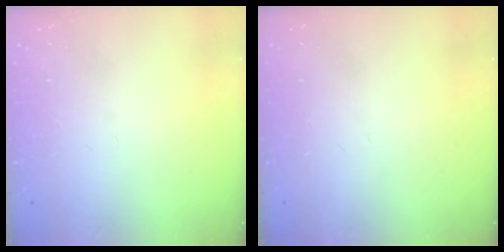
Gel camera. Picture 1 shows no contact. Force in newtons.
{"total": 0.0}